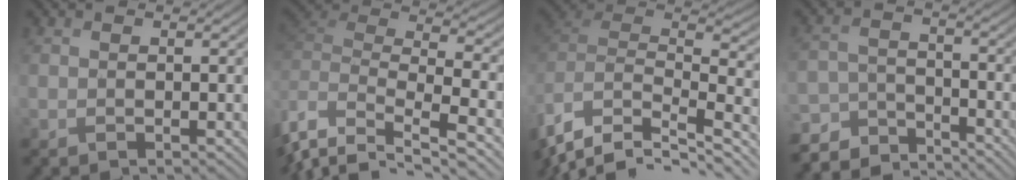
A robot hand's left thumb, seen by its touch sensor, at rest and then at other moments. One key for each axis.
{"total": 10.8, "fx": -5.1, "fy": 4.2, "fz": 8.6, "tx": -0.214, "ty": -0.018, "tz": -0.075}
{"total": 13.3, "fx": -8.7, "fy": 6.0, "fz": 8.1, "tx": -0.214, "ty": 0.001, "tz": -0.129}
{"total": 7.5, "fx": -7.2, "fy": 1.8, "fz": 1.3, "tx": -0.041, "ty": -0.006, "tz": -0.134}